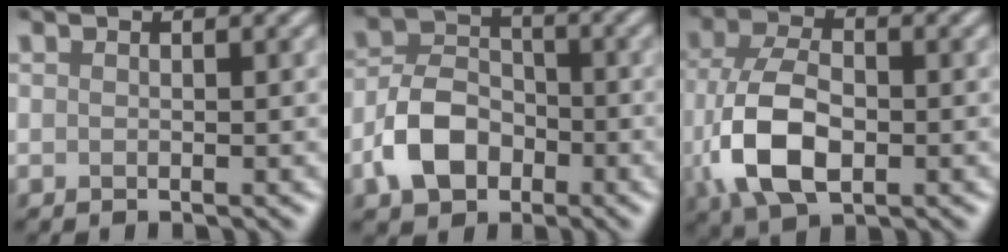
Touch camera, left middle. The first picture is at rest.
{"total": 5.5, "force": [-2.3, 4.0, 3.0], "torque": [-0.057, 0.006, -0.050]}
{"total": 8.0, "force": [-1.8, 4.7, 6.2], "torque": [-0.143, 0.000, -0.041]}